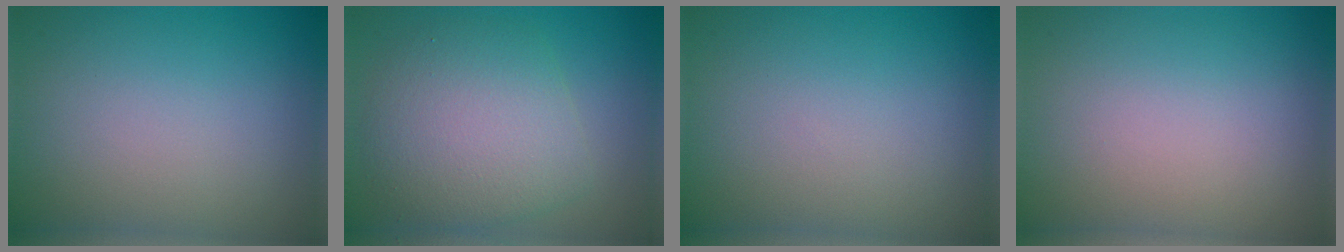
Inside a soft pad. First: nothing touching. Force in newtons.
{"total": 6.2, "press": 6.2, "slide": 0.2}
{"total": 0.0}
{"total": 0.0}